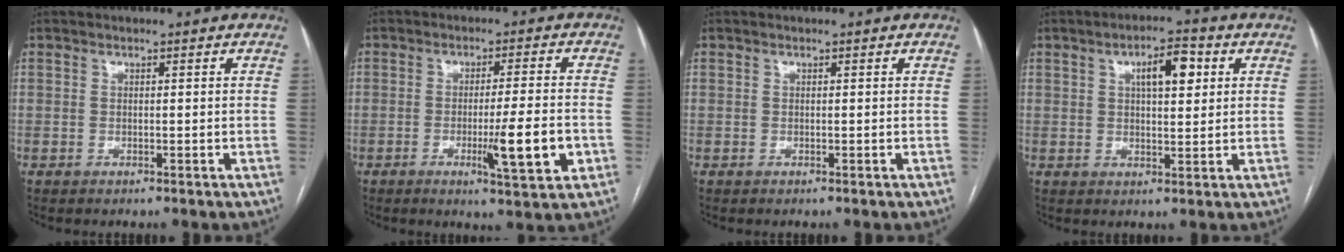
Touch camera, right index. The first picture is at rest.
{"total": 8.3, "force": [-2.6, 0.2, 7.9], "torque": [-0.122, -0.013, -0.038]}
{"total": 0.0}
{"total": 6.4, "force": [2.3, 2.1, 5.6], "torque": [-0.090, 0.012, 0.036]}